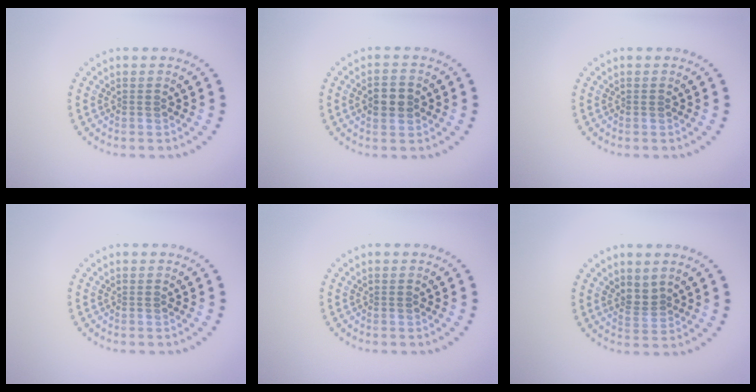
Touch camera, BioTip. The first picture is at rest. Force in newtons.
{"total": 3.0, "press": 3.0, "slide": 0.1}
{"total": 0.0}
{"total": 0.0}
{"total": 0.0}
{"total": 1.9, "press": 1.4, "slide": 1.3}